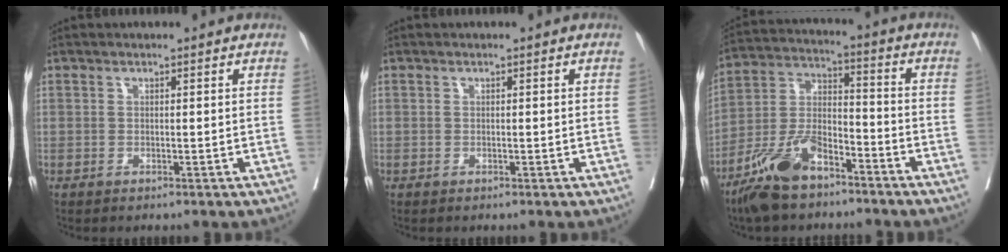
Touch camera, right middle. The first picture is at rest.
{"total": 0.0}
{"total": 11.9, "force": [-8.3, 4.1, 7.4], "torque": [-0.163, -0.008, -0.164]}